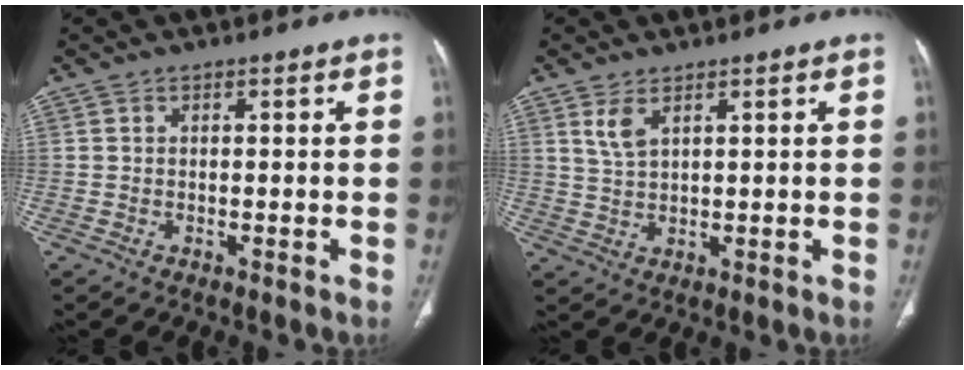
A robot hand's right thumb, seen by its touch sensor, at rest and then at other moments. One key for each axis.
{"total": 3.5, "fx": 2.0, "fy": 1.4, "fz": 2.5, "tx": -0.052, "ty": -0.008, "tz": 0.050}